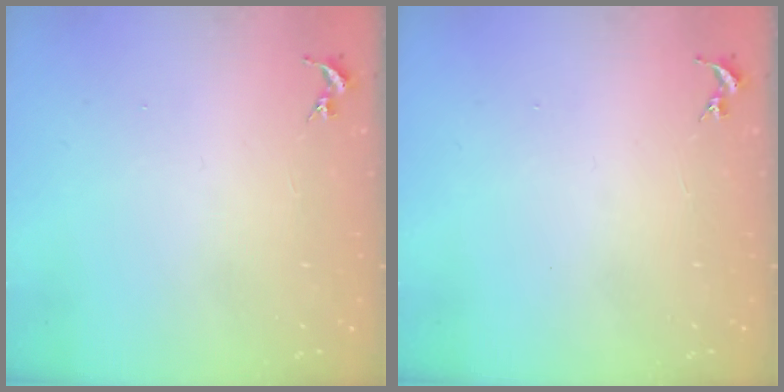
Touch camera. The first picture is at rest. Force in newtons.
{"total": 0.0}